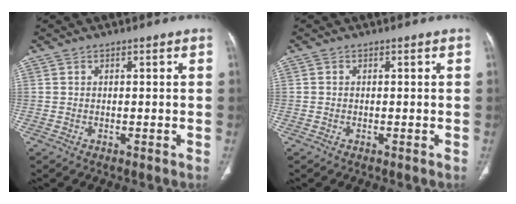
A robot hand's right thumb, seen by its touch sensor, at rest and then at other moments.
{"total": 0.0}